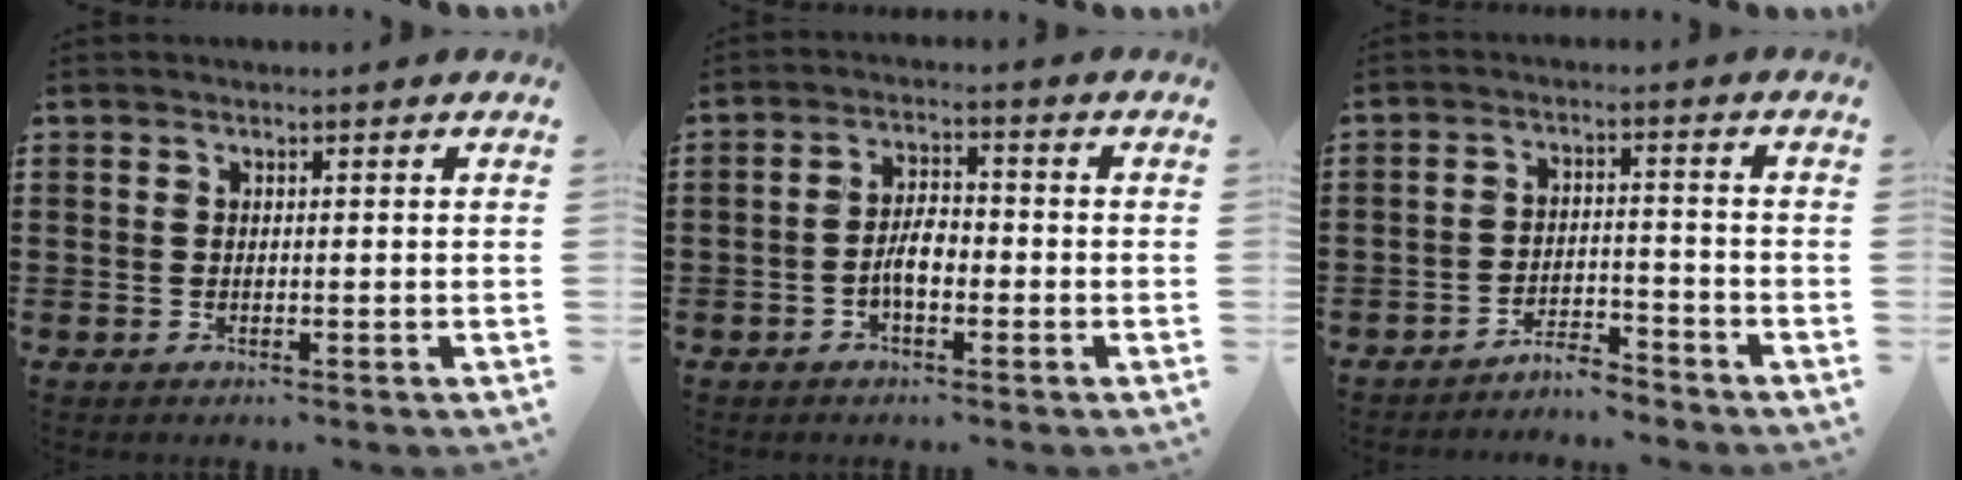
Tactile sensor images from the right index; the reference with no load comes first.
{"total": 4.2, "force": [-1.3, 1.8, 3.6], "torque": [-0.069, 0.006, -0.026]}
{"total": 3.8, "force": [-3.8, 0.3, 0.3], "torque": [-0.011, 0.004, -0.080]}